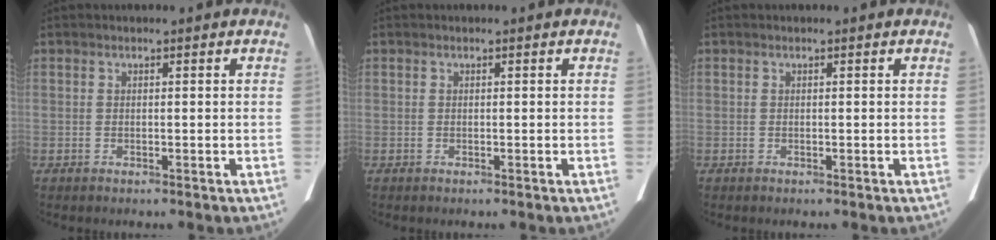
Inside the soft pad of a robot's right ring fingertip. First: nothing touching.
{"total": 0.0}
{"total": 0.0}